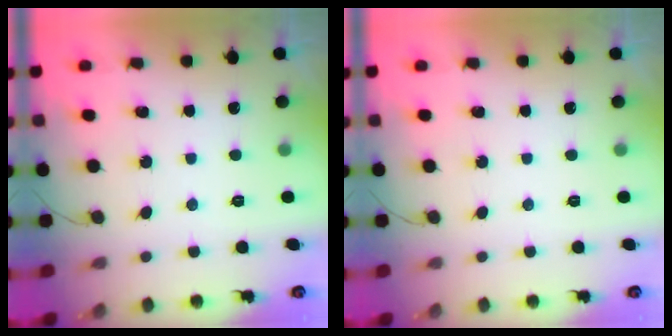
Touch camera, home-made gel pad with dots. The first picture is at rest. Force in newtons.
{"total": 0.0}